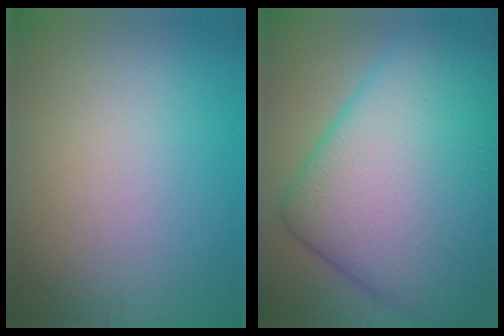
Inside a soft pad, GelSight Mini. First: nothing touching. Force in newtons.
{"total": 15.2, "press": 15.2, "slide": 0.1}